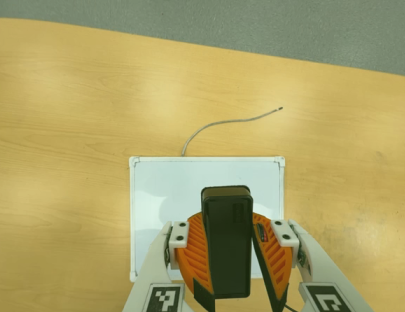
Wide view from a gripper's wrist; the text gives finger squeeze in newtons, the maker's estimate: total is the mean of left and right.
{"total": 9.1, "left": 9.3, "right": 9.0}